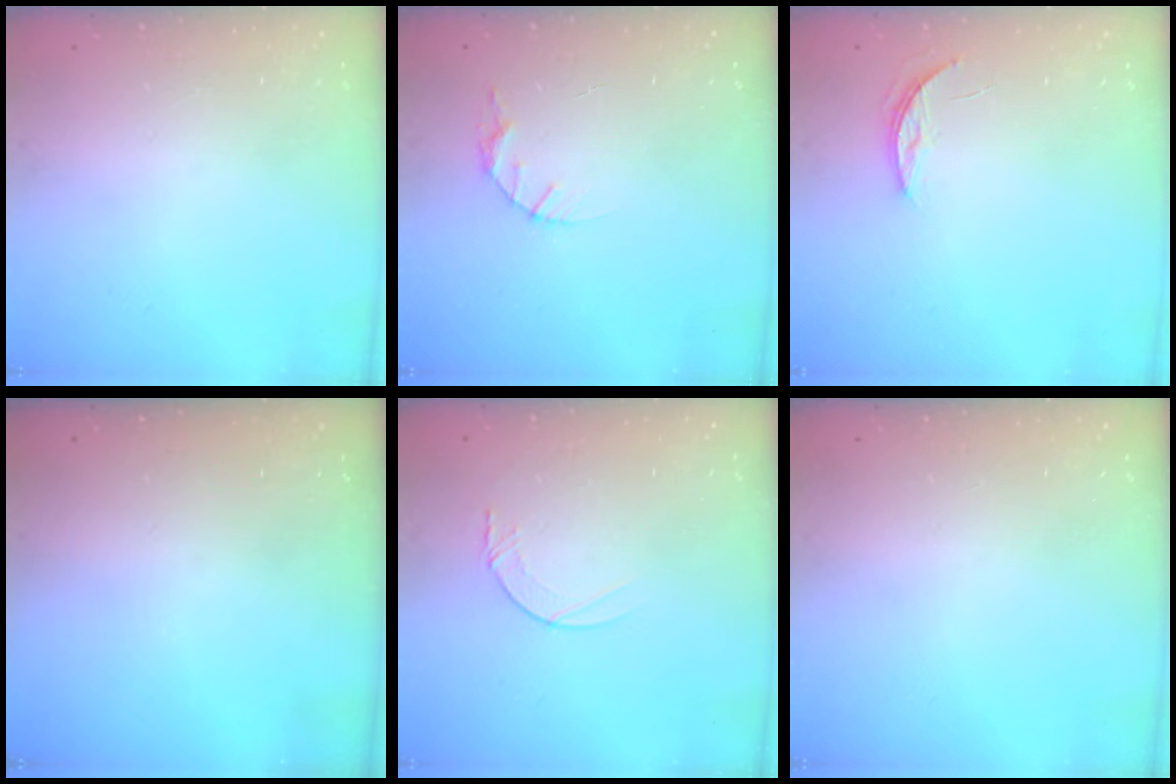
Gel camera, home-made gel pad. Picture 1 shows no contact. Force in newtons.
{"total": 4.1, "press": 4.1, "slide": 0.5}
{"total": 3.9, "press": 3.9, "slide": 0.4}
{"total": 0.0}
{"total": 4.2, "press": 4.2, "slide": 0.5}
{"total": 0.0}